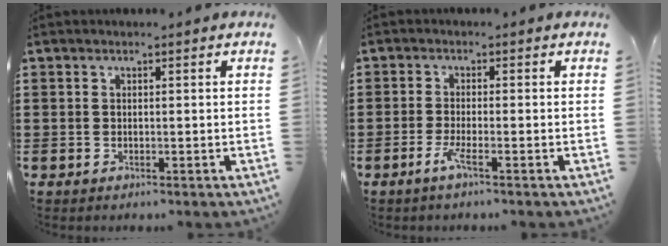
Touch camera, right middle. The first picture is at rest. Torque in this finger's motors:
{"motor_torque": [0.75, 0.71, -0.01, 0.01]}